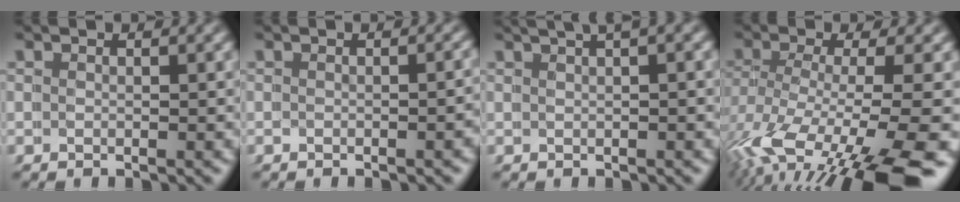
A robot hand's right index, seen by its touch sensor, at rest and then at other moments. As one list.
[{"total": 1.3, "force": [-0.6, 0.0, 1.2], "torque": [-0.002, 0.009, -0.013]}, {"total": 3.9, "force": [2.2, 1.3, 3.0], "torque": [-0.022, 0.025, 0.025]}, {"total": 10.1, "force": [-3.5, 4.6, 8.2], "torque": [-0.163, -0.051, -0.030]}]